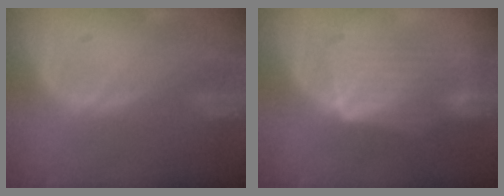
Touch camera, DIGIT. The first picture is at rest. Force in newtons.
{"total": 7.4, "press": 7.4, "slide": 0.4}